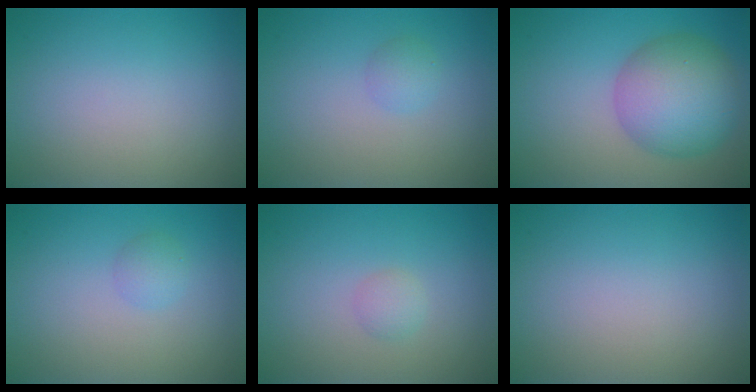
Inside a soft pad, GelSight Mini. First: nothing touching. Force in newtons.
{"total": 1.2, "press": 1.2, "slide": 0.1}
{"total": 7.8, "press": 7.8, "slide": 0.2}
{"total": 1.2, "press": 1.2, "slide": 0.1}
{"total": 1.1, "press": 1.1, "slide": 0.0}
{"total": 0.0}